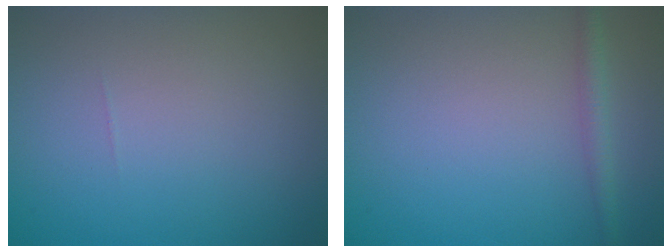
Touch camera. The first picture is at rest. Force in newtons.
{"total": 1.6, "press": 1.6, "slide": 0.0}